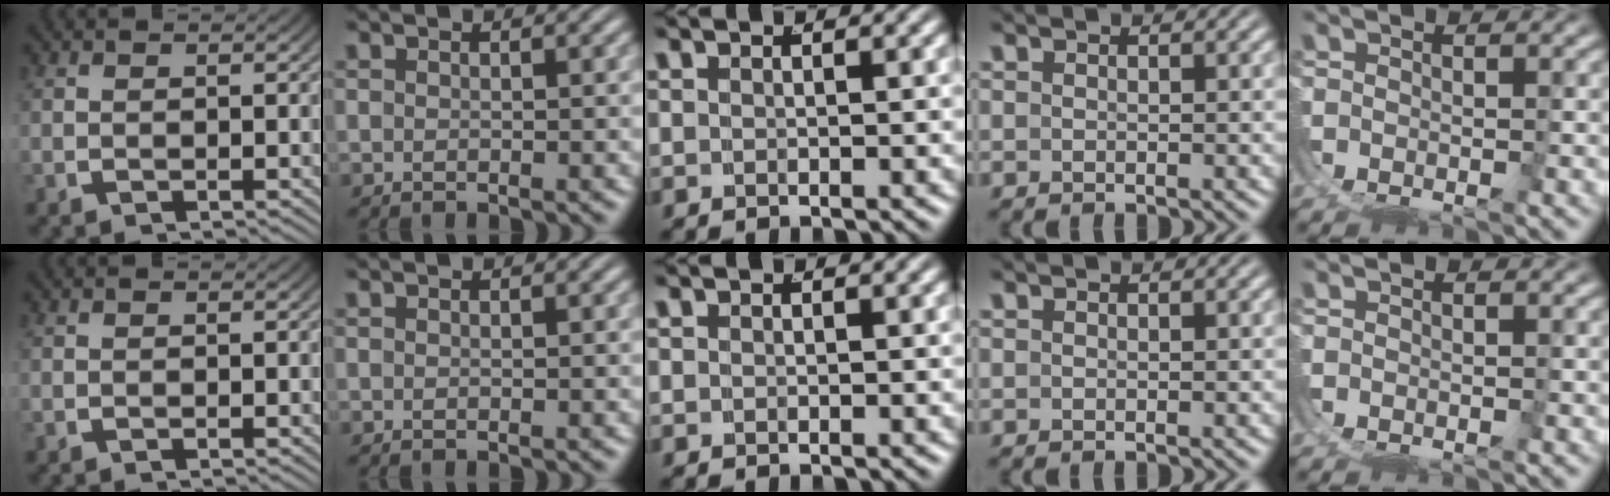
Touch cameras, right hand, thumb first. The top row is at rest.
{}